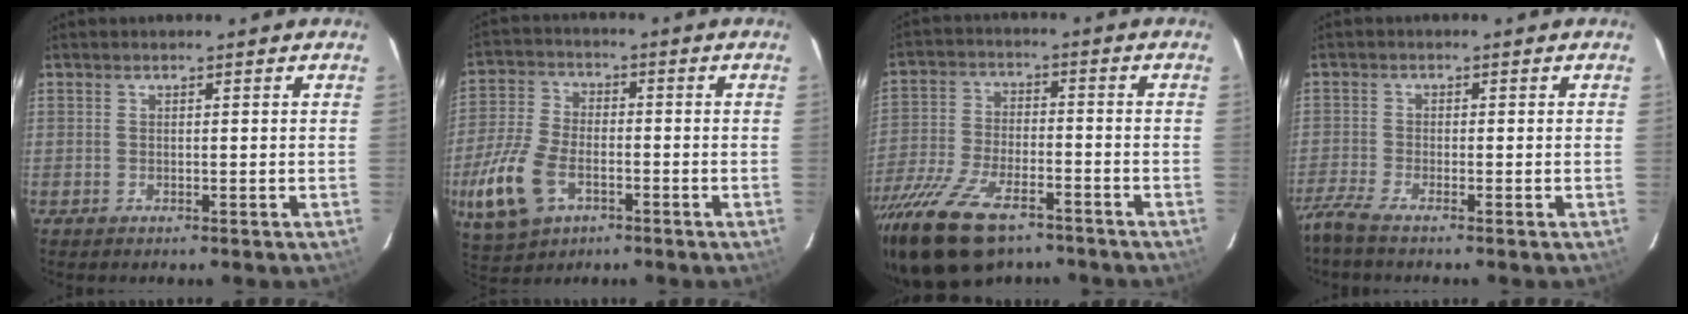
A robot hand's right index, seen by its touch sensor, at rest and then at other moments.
{"total": 13.6, "force": [-5.4, 8.3, 9.4], "torque": [-0.225, -0.006, -0.098]}
{"total": 19.3, "force": [-13.5, 8.2, 11.1], "torque": [-0.247, -0.038, -0.241]}
{"total": 4.7, "force": [-3.9, 0.3, 2.5], "torque": [-0.073, -0.016, -0.081]}